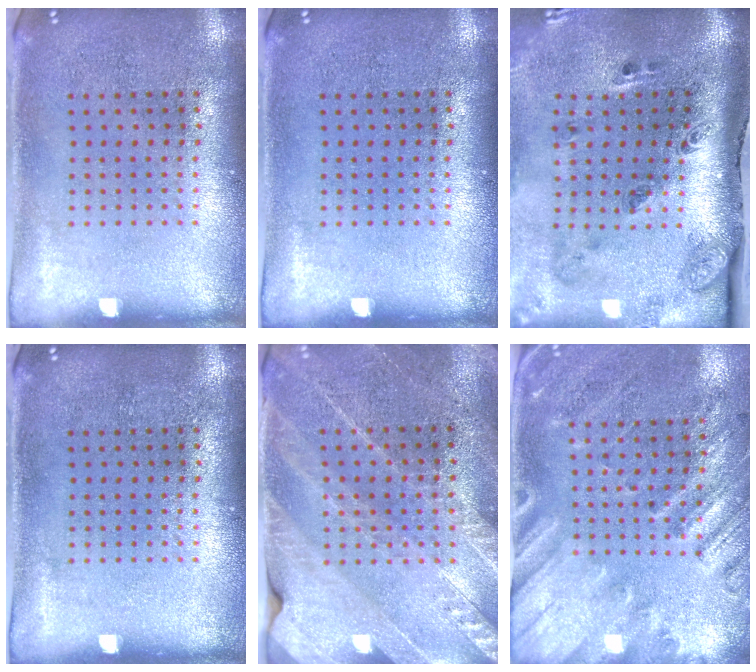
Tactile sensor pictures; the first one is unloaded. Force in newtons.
{"total": 0.0}
{"total": 3.4, "press": 2.1, "slide": 2.7}
{"total": 0.0}
{"total": 2.6, "press": 2.5, "slide": 0.4}
{"total": 2.5, "press": 2.0, "slide": 1.6}